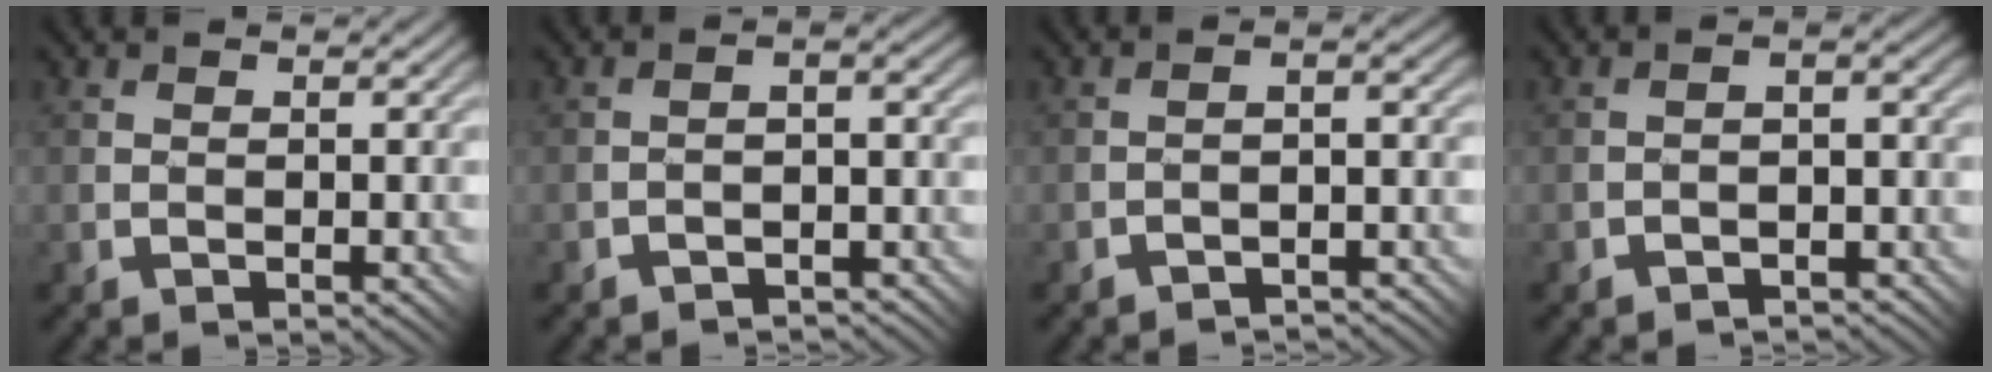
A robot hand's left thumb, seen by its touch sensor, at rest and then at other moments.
{"total": 2.5, "force": [-2.2, 0.8, 0.9], "torque": [-0.007, 0.010, -0.045]}
{"total": 2.4, "force": [-2.2, 0.3, 0.8], "torque": [-0.009, 0.013, -0.042]}
{"total": 2.2, "force": [-1.9, 0.7, 0.7], "torque": [-0.008, 0.011, -0.041]}